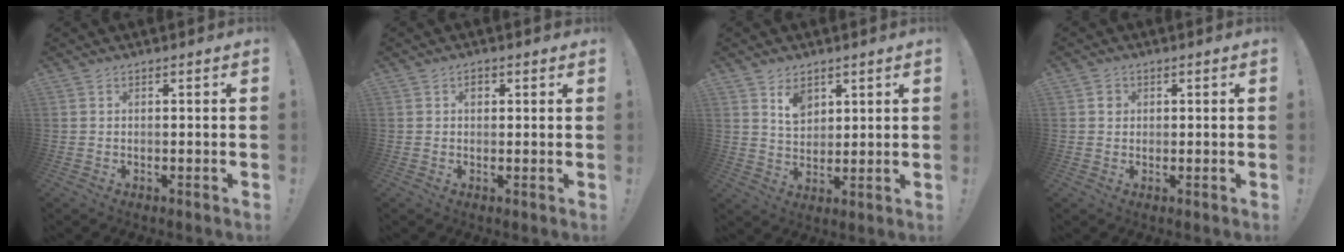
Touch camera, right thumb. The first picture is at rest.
{"total": 1.8, "force": [0.6, 1.3, 1.0], "torque": [-0.012, 0.001, 0.009]}
{"total": 6.5, "force": [4.0, 4.5, 2.5], "torque": [-0.032, -0.022, 0.074]}
{"total": 2.1, "force": [0.3, 2.0, 0.6], "torque": [0.003, -0.001, 0.003]}